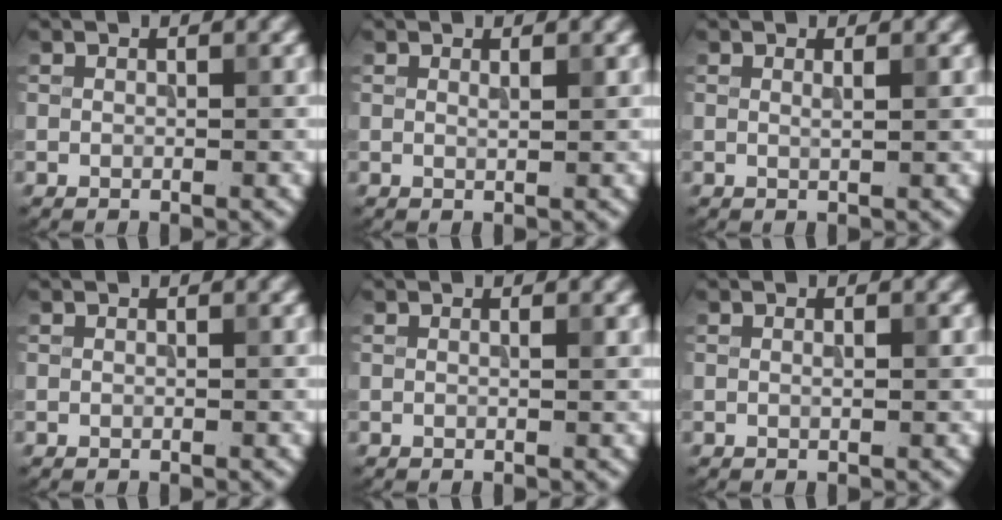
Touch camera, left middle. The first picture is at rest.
{"total": 0.6, "force": [0.4, 0.0, 0.5], "torque": [-0.006, -0.002, 0.006]}
{"total": 0.8, "force": [0.3, 0.1, 0.7], "torque": [-0.007, 0.000, 0.003]}
{"total": 0.0}
{"total": 0.6, "force": [0.1, 0.0, 0.6], "torque": [-0.007, 0.001, 0.001]}
{"total": 0.7, "force": [0.1, 0.1, 0.7], "torque": [-0.012, 0.000, 0.001]}